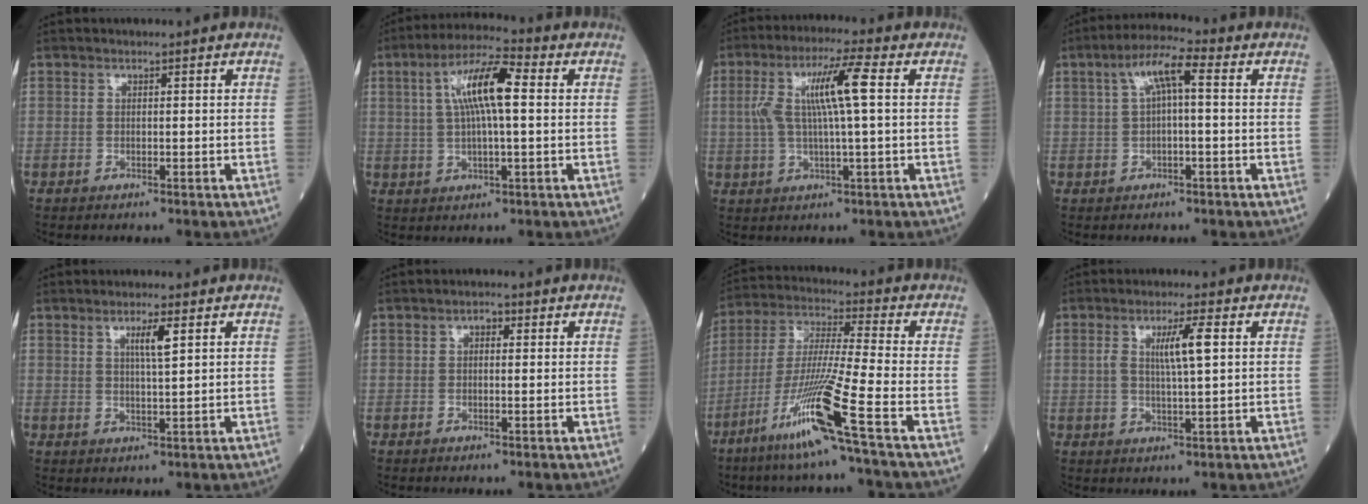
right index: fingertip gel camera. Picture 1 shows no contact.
{"total": 10.0, "force": [2.0, 1.6, 9.7], "torque": [-0.184, 0.021, 0.034]}
{"total": 8.9, "force": [1.4, 0.2, 8.8], "torque": [-0.173, 0.014, 0.025]}
{"total": 6.4, "force": [1.4, 1.1, 6.1], "torque": [-0.115, 0.031, 0.023]}
{"total": 3.5, "force": [1.5, 0.0, 3.1], "torque": [-0.056, -0.003, 0.024]}
{"total": 1.5, "force": [0.4, 0.8, 1.2], "torque": [-0.018, 0.007, 0.004]}
{"total": 14.3, "force": [-7.5, -2.1, 12.0], "torque": [-0.241, -0.033, -0.149]}
{"total": 5.2, "force": [1.2, 0.1, 5.1], "torque": [-0.096, 0.002, 0.021]}